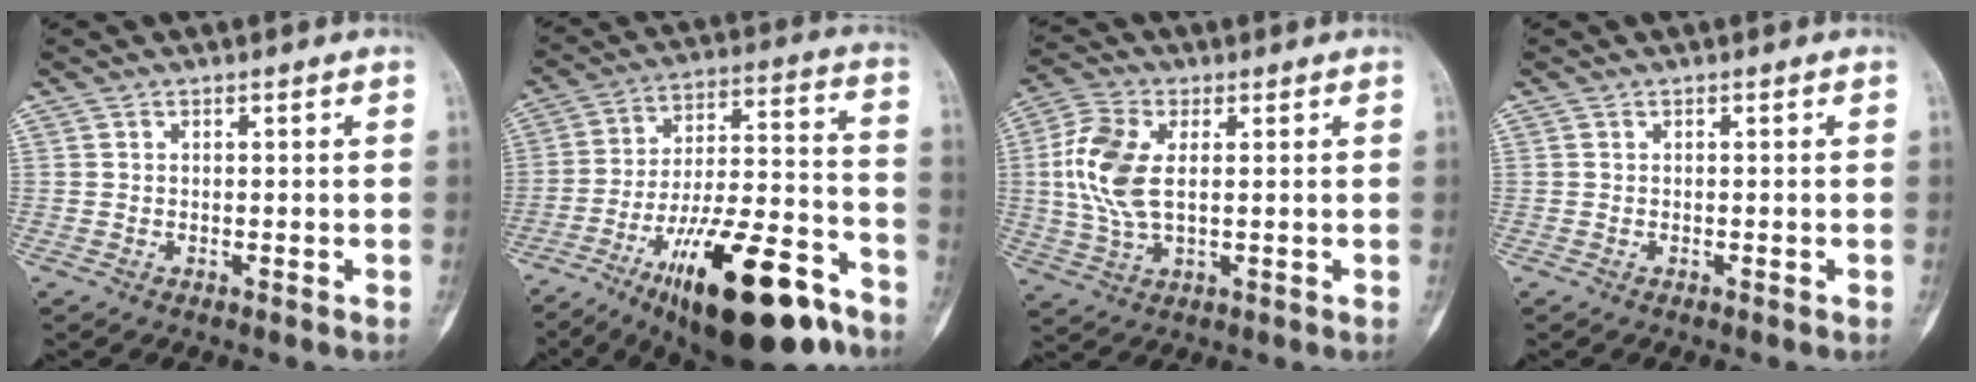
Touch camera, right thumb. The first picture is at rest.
{"total": 25.9, "force": [-15.2, 8.5, 19.2], "torque": [-0.275, 0.079, -0.240]}
{"total": 10.7, "force": [1.3, 5.8, 8.8], "torque": [-0.200, 0.004, 0.025]}
{"total": 0.0}